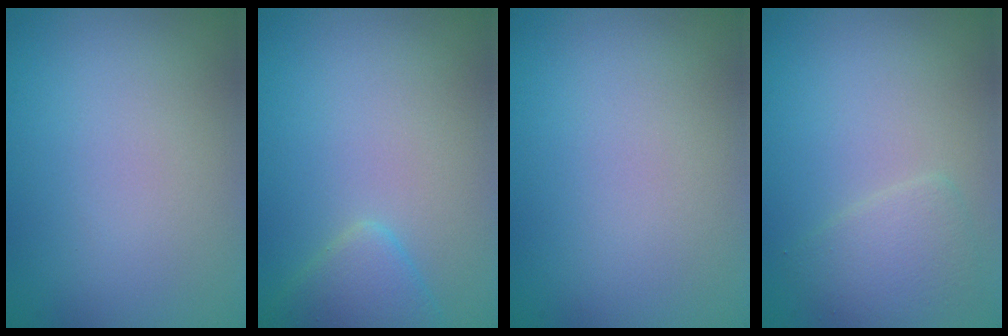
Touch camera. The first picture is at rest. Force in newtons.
{"total": 2.5, "press": 2.5, "slide": 0.2}
{"total": 0.0}
{"total": 2.3, "press": 2.3, "slide": 0.1}